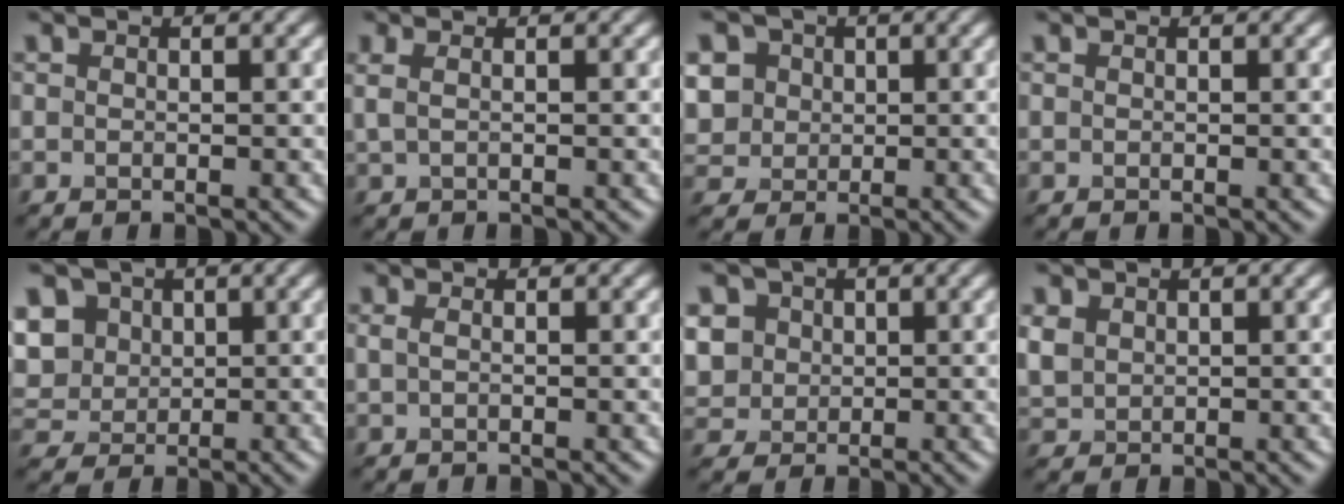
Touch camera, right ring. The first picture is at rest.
{"total": 0.6, "force": [0.1, 0.0, 0.6], "torque": [-0.026, 0.009, 0.015]}
{"total": 5.0, "force": [1.6, 4.4, 1.6], "torque": [-0.064, 0.031, 0.042]}
{"total": 0.0}
{"total": 7.3, "force": [2.9, 6.0, 3.0], "torque": [-0.080, 0.033, 0.062]}
{"total": 0.9, "force": [0.2, 0.5, 0.7], "torque": [-0.008, 0.008, 0.001]}
{"total": 4.4, "force": [1.4, 3.9, 1.3], "torque": [-0.060, 0.029, 0.043]}
{"total": 1.1, "force": [0.6, 1.0, 0.0], "torque": [-0.016, 0.012, 0.032]}